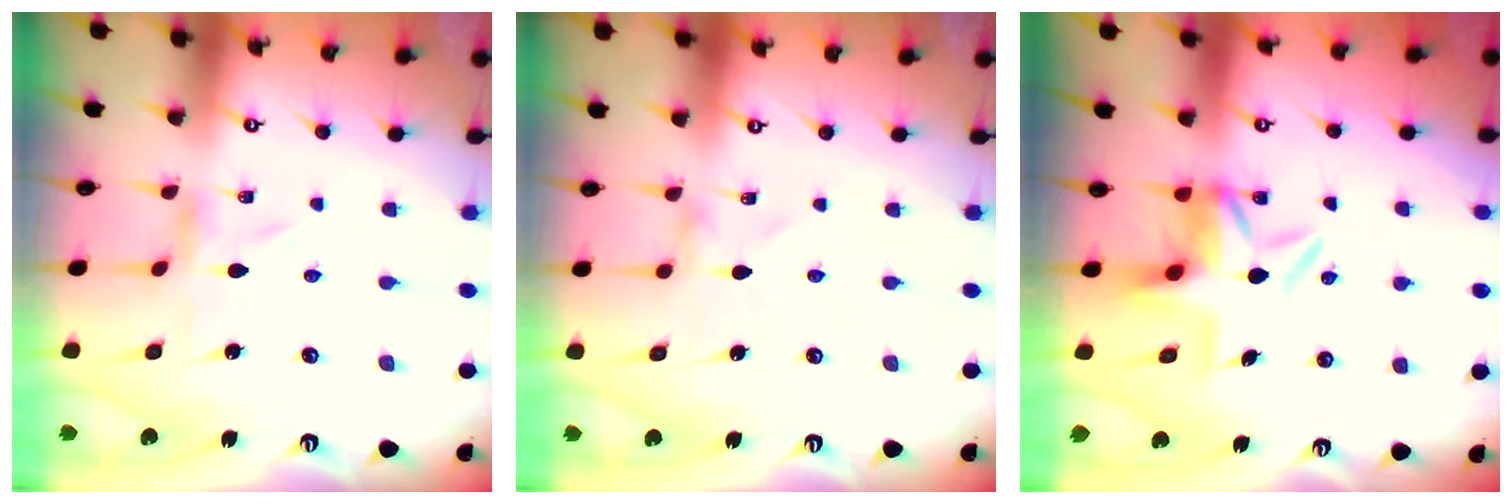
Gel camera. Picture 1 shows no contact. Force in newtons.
{"total": 0.8, "press": 0.8, "slide": 0.1}
{"total": 6.5, "press": 6.0, "slide": 2.6}